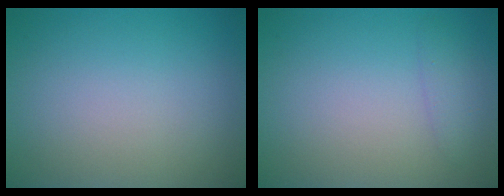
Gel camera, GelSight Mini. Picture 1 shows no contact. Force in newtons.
{"total": 1.3, "press": 1.3, "slide": 0.0}